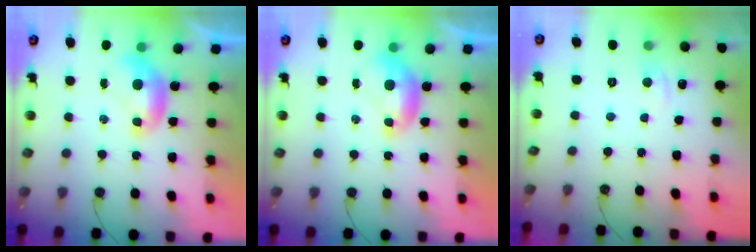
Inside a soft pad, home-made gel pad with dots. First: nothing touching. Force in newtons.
{"total": 0.0}
{"total": 1.1, "press": 0.9, "slide": 0.6}